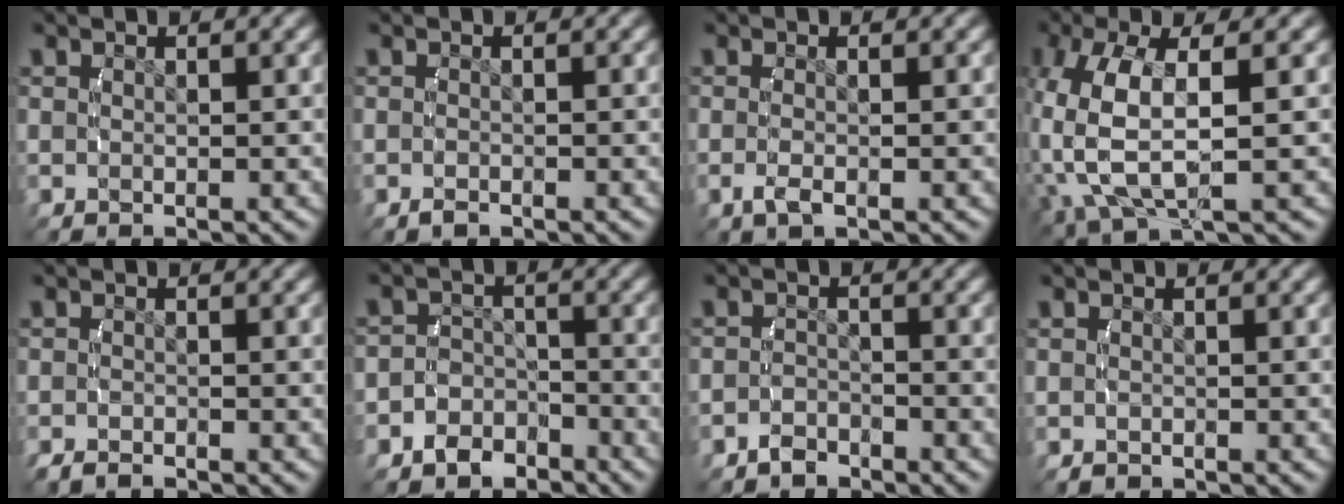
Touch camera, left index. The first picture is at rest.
{"total": 0.7, "force": [-0.6, -0.4, 0.1], "torque": [-0.008, -0.003, -0.010]}
{"total": 1.6, "force": [-0.7, 0.0, 1.4], "torque": [-0.035, -0.008, -0.009]}
{"total": 9.0, "force": [0.2, 5.4, 7.2], "torque": [-0.183, -0.023, 0.016]}
{"total": 1.1, "force": [-1.1, 0.2, 0.2], "torque": [-0.013, -0.006, -0.018]}
{"total": 4.7, "force": [-2.9, 3.5, 1.0], "torque": [-0.028, -0.014, -0.052]}
{"total": 2.0, "force": [-1.9, 0.8, 0.1], "torque": [-0.003, -0.008, -0.031]}
{"total": 0.5, "force": [-0.4, -0.3, -0.2], "torque": [-0.004, -0.003, -0.004]}